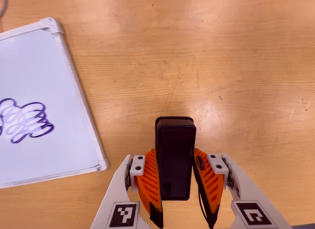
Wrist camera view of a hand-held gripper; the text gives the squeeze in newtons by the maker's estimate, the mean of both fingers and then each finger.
{"total": 4.4, "left": 2.8, "right": 6.0}